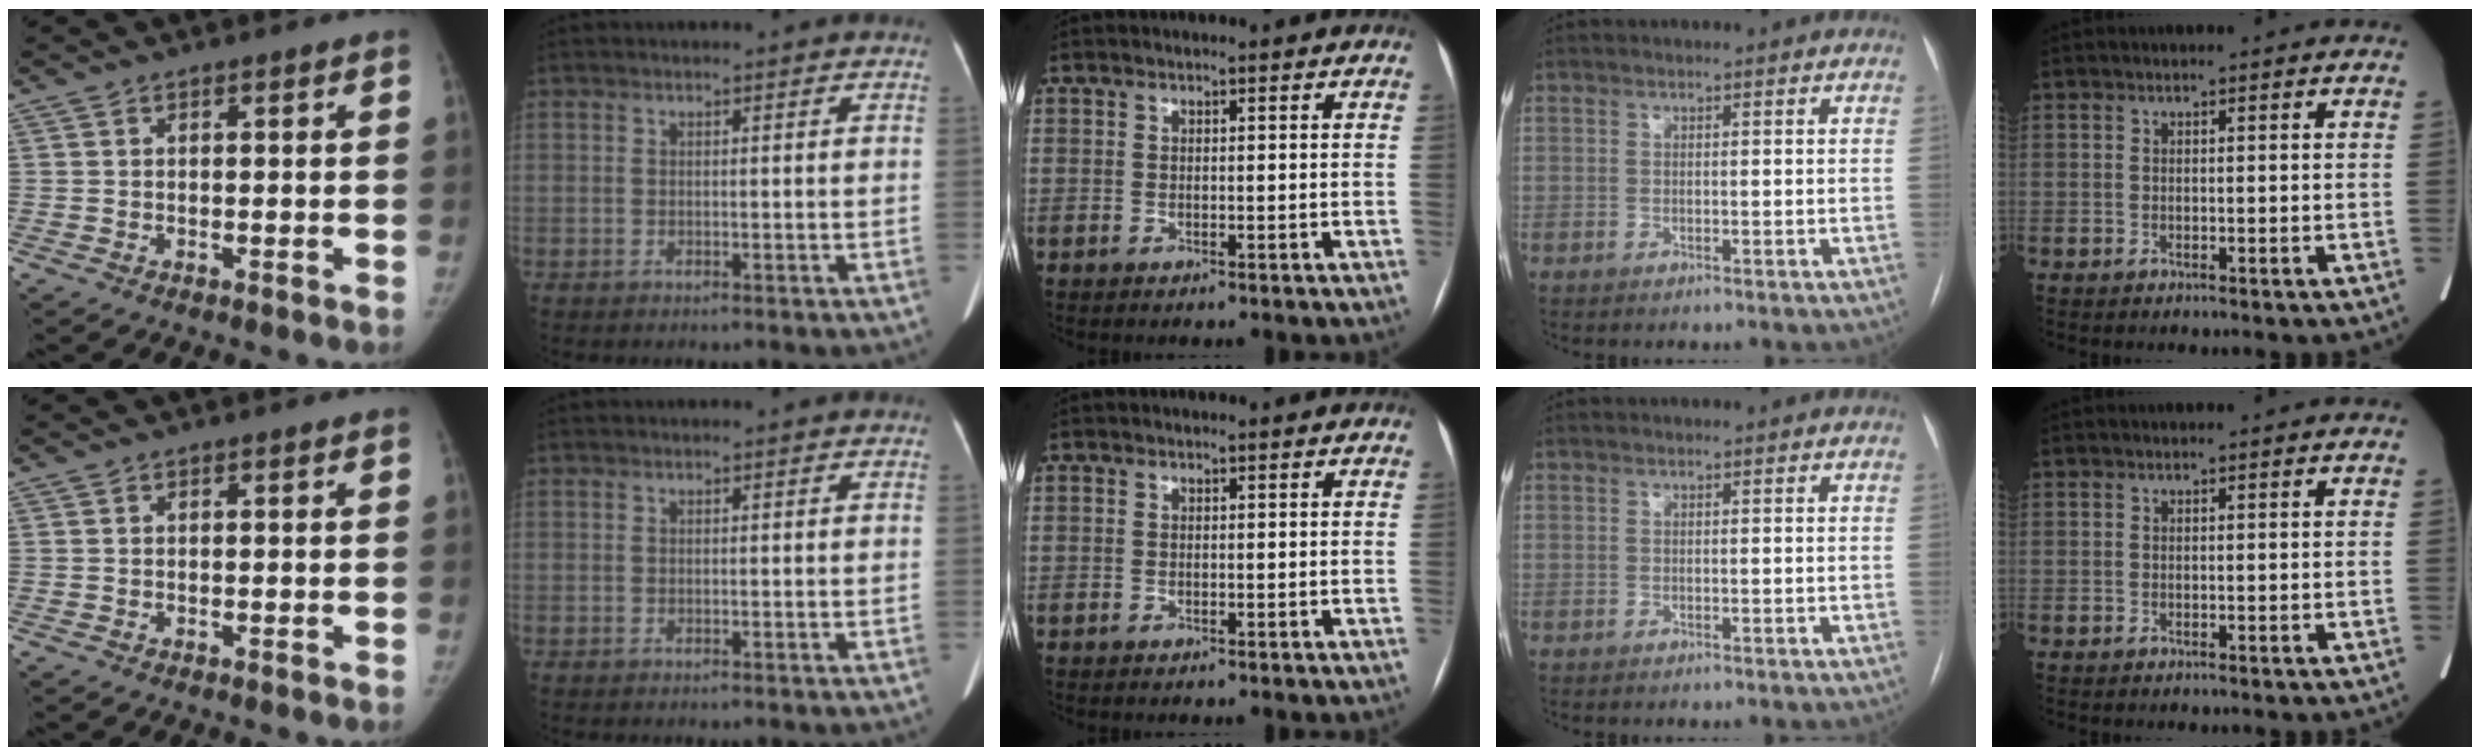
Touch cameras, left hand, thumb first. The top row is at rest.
{}